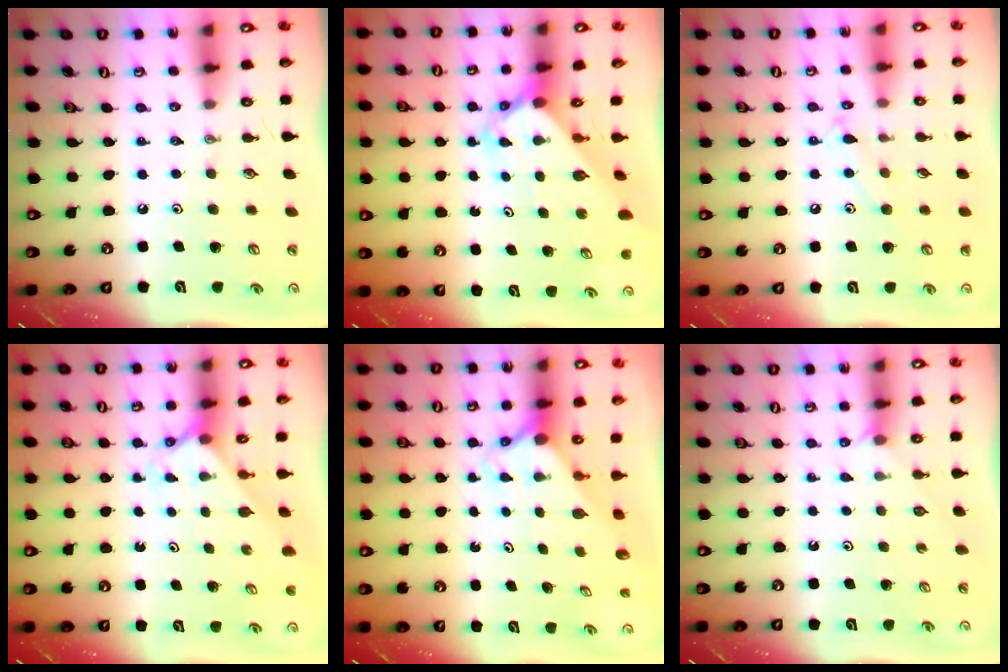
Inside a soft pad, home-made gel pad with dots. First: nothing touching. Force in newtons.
{"total": 2.7, "press": 2.7, "slide": 0.2}
{"total": 8.3, "press": 8.3, "slide": 0.6}
{"total": 2.1, "press": 2.1, "slide": 0.2}
{"total": 2.2, "press": 2.2, "slide": 0.2}
{"total": 2.6, "press": 2.6, "slide": 0.3}